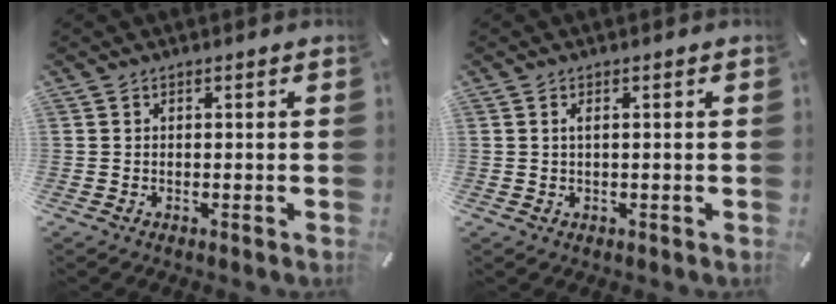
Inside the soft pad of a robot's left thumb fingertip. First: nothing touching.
{"total": 1.3, "force": [0.3, 0.6, 1.2], "torque": [-0.024, 0.003, 0.004]}